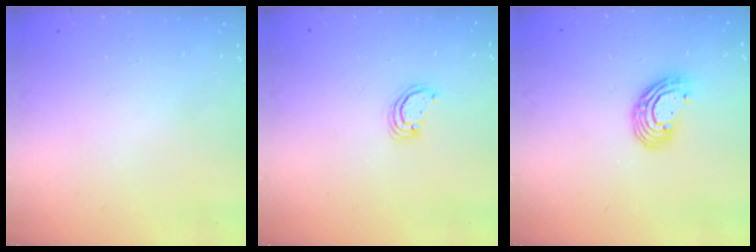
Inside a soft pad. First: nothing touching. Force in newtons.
{"total": 2.3, "press": 2.3, "slide": 0.3}
{"total": 9.0, "press": 9.0, "slide": 0.7}